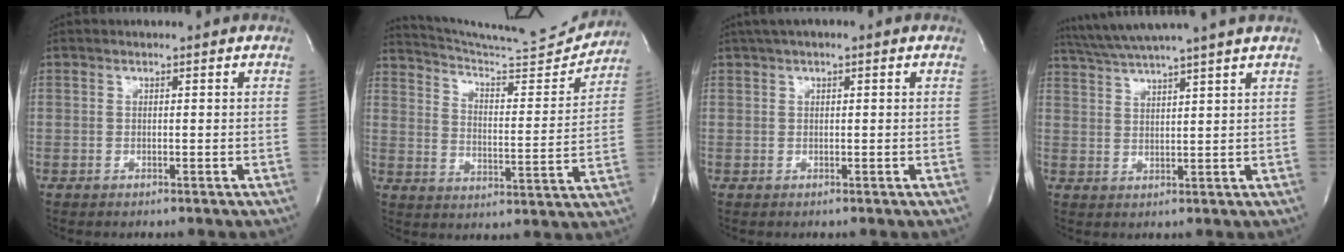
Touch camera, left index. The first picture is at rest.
{"total": 17.1, "force": [16.7, 0.2, 3.8], "torque": [-0.069, -0.060, 0.233]}
{"total": 3.2, "force": [1.6, 0.9, 2.7], "torque": [-0.046, 0.017, 0.022]}
{"total": 9.8, "force": [8.5, -2.1, 4.5], "torque": [-0.081, 0.004, 0.129]}